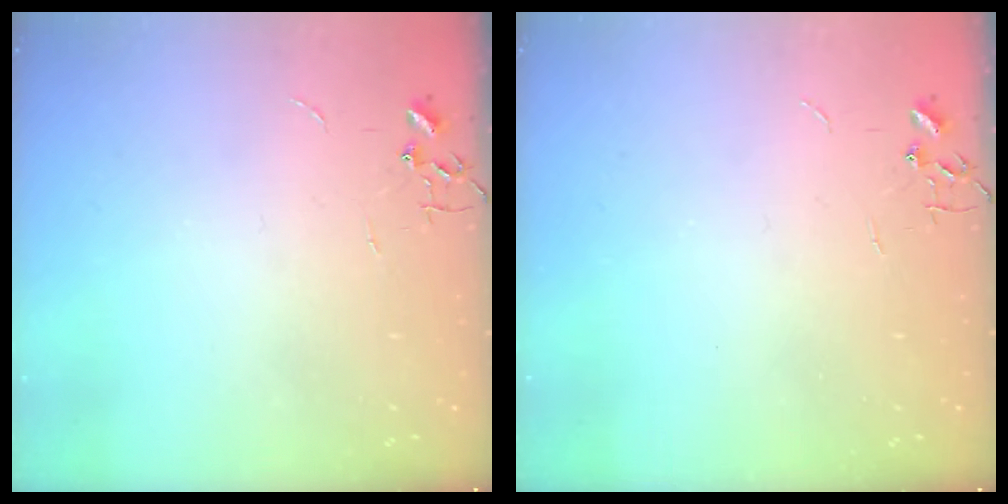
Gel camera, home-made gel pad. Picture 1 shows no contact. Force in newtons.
{"total": 0.0}